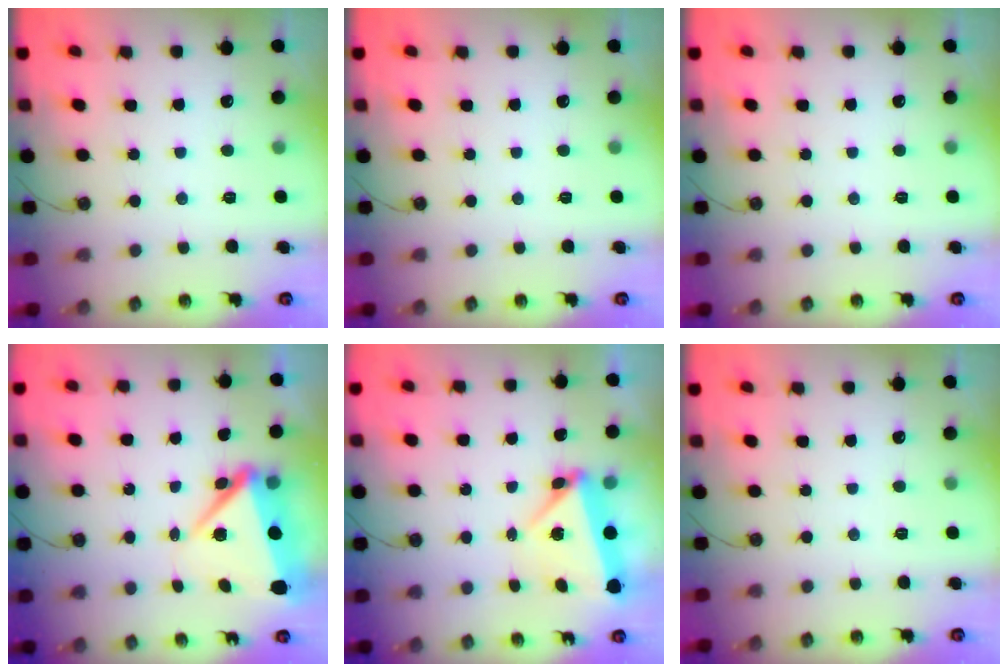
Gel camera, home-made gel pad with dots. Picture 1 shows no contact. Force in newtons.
{"total": 0.0}
{"total": 0.0}
{"total": 7.9, "press": 7.8, "slide": 1.1}
{"total": 5.9, "press": 5.8, "slide": 1.0}
{"total": 0.0}